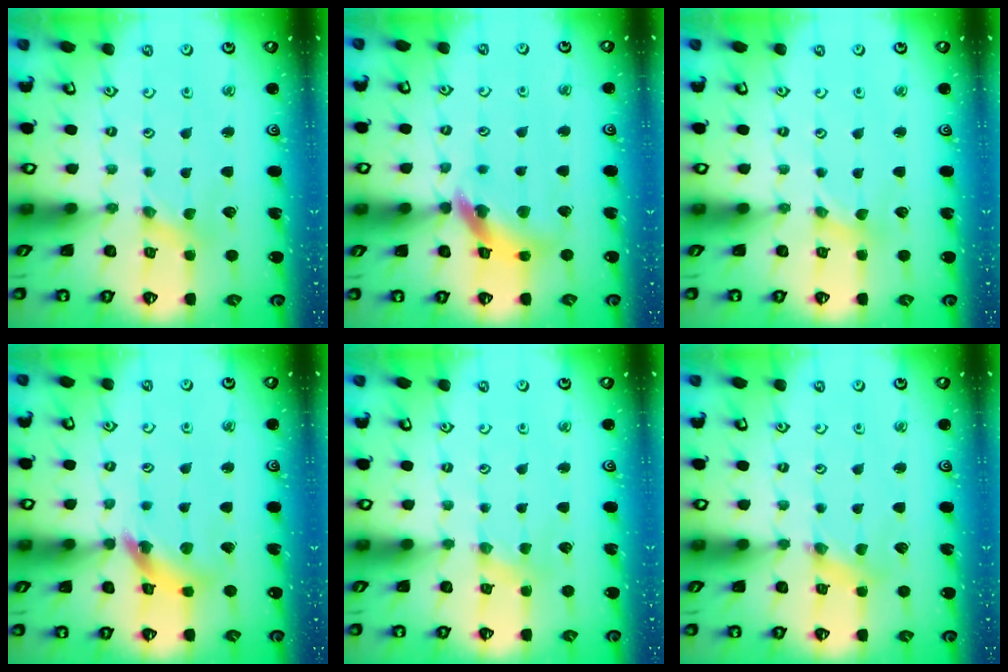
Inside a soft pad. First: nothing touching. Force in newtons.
{"total": 12.5, "press": 12.5, "slide": 1.4}
{"total": 0.0}
{"total": 11.3, "press": 11.2, "slide": 1.2}
{"total": 2.2, "press": 2.1, "slide": 0.4}
{"total": 1.7, "press": 1.7, "slide": 0.3}